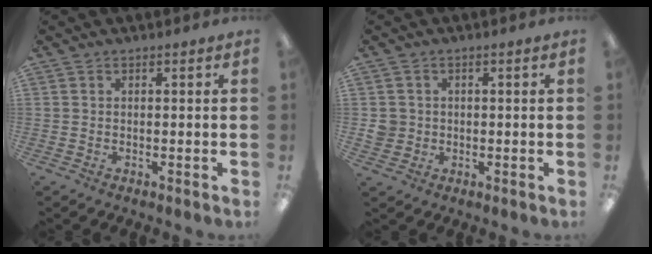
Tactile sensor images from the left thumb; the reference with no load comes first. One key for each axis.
{"total": 3.4, "fx": -0.1, "fy": 3.4, "fz": 0.5, "tx": -0.006, "ty": 0.004, "tz": -0.002}